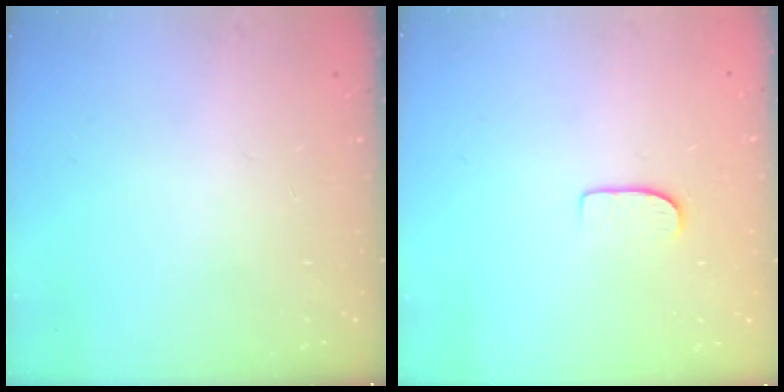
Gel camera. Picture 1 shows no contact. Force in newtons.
{"total": 5.5, "press": 5.5, "slide": 0.5}